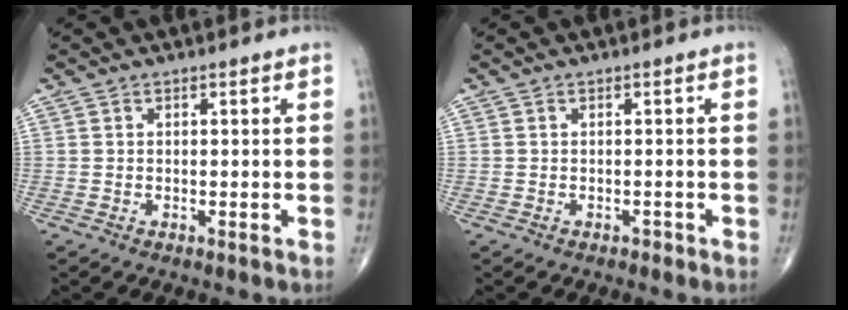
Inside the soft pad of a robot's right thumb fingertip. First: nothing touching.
{"total": 0.7, "force": [-0.5, 0.5, 0.1], "torque": [0.001, 0.001, -0.011]}